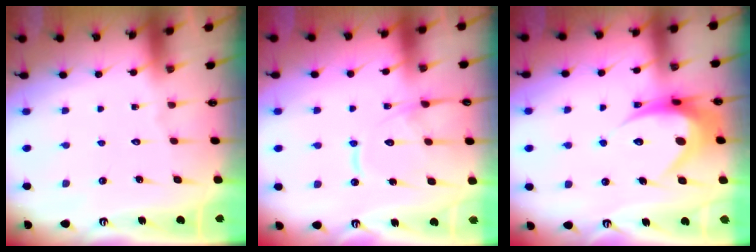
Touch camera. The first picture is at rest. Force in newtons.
{"total": 13.9, "press": 13.8, "slide": 1.3}
{"total": 11.6, "press": 11.6, "slide": 0.8}